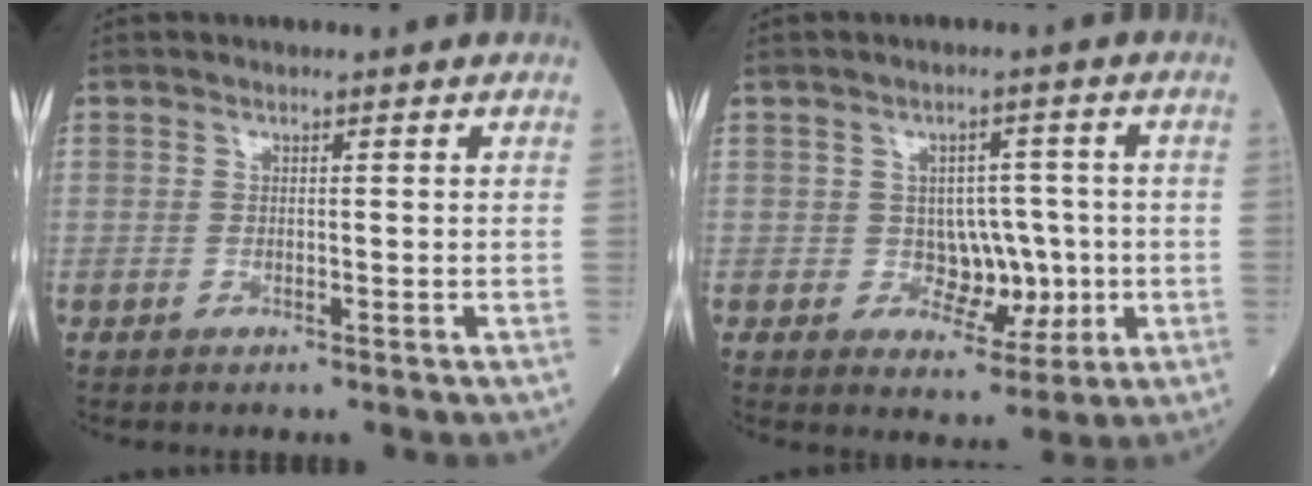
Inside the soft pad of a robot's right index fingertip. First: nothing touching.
{"total": 5.7, "force": [-0.5, 4.1, 4.0], "torque": [-0.044, 0.011, 0.005]}